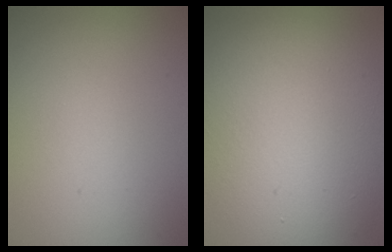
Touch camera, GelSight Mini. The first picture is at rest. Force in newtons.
{"total": 14.1, "press": 14.1, "slide": 0.8}